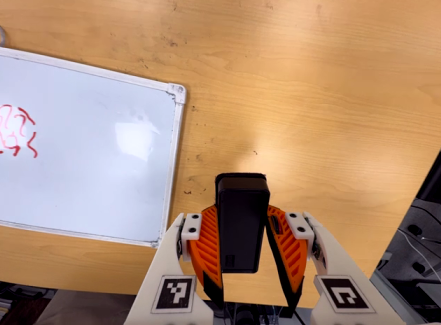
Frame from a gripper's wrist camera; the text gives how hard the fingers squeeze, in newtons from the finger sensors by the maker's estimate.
{"total": 5.1, "left": 4.4, "right": 5.9}